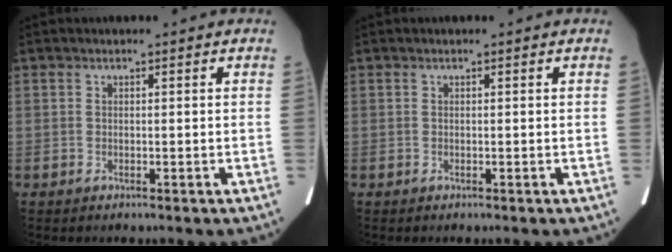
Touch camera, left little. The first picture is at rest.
{"total": 0.0}